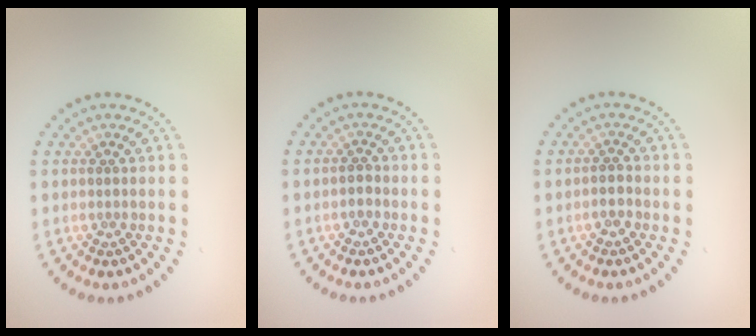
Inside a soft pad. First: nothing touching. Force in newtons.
{"total": 0.8, "press": 0.8, "slide": 0.2}
{"total": 1.3, "press": 1.1, "slide": 0.7}